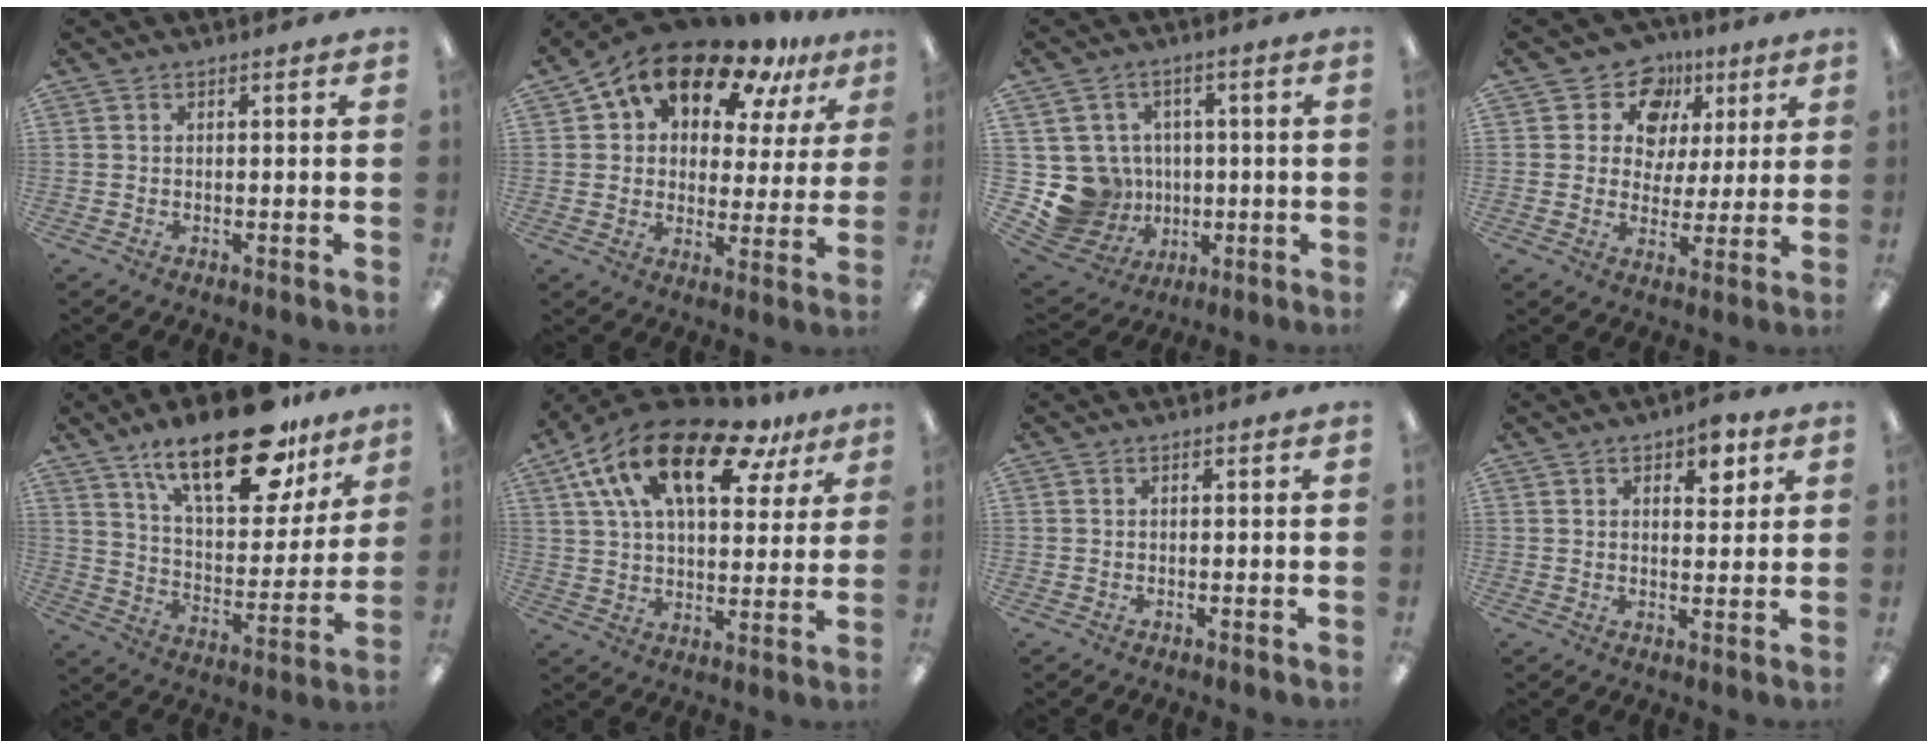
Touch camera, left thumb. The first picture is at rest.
{"total": 15.2, "force": [11.0, 7.7, 7.0], "torque": [-0.131, -0.065, 0.196]}
{"total": 11.6, "force": [-1.2, 11.3, 2.6], "torque": [-0.077, 0.007, -0.006]}
{"total": 11.1, "force": [5.5, 9.2, 3.0], "torque": [-0.057, -0.028, 0.102]}
{"total": 24.3, "force": [16.4, 9.8, 15.0], "torque": [-0.233, -0.093, 0.279]}
{"total": 21.5, "force": [12.3, 9.9, 14.6], "torque": [-0.262, -0.053, 0.208]}
{"total": 0.0}
{"total": 5.9, "force": [3.1, 3.0, 4.0], "torque": [-0.035, -0.012, 0.045]}